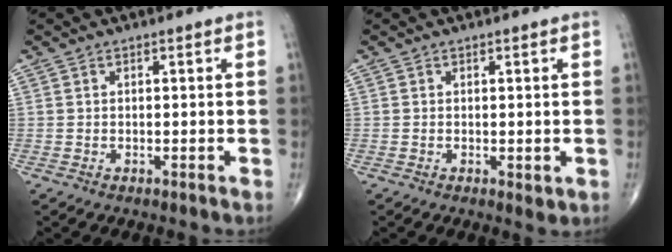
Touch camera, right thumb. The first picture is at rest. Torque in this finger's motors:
{"motor_torque": [-0.27, 0.11, -0.27, -0.13, -0.02]}